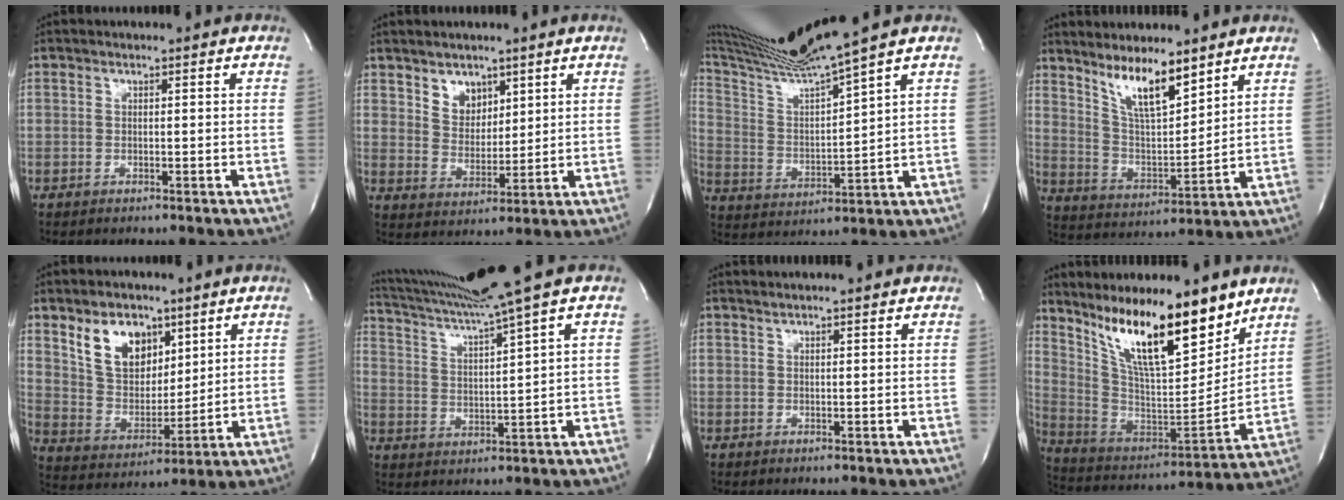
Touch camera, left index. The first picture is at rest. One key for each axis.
{"total": 4.7, "fx": 2.8, "fy": 3.3, "fz": 1.6, "tx": -0.030, "ty": -0.004, "tz": 0.059}
{"total": 13.1, "fx": 11.2, "fy": -3.0, "fz": 6.2, "tx": -0.123, "ty": -0.019, "tz": 0.207}
{"total": 8.8, "fx": 6.6, "fy": 1.8, "fz": 5.6, "tx": -0.115, "ty": -0.011, "tz": 0.134}
{"total": 9.7, "fx": 5.6, "fy": 6.2, "fz": 5.0, "tx": -0.104, "ty": 0.005, "tz": 0.117}
{"total": 12.0, "fx": 9.9, "fy": -3.6, "fz": 5.8, "tx": -0.111, "ty": -0.023, "tz": 0.167}
{"total": 4.4, "fx": 4.2, "fy": -0.4, "fz": 1.4, "tx": -0.021, "ty": 0.012, "tz": 0.045}
{"total": 18.8, "fx": 13.4, "fy": 3.9, "fz": 12.7, "tx": -0.226, "ty": -0.012, "tz": 0.243}